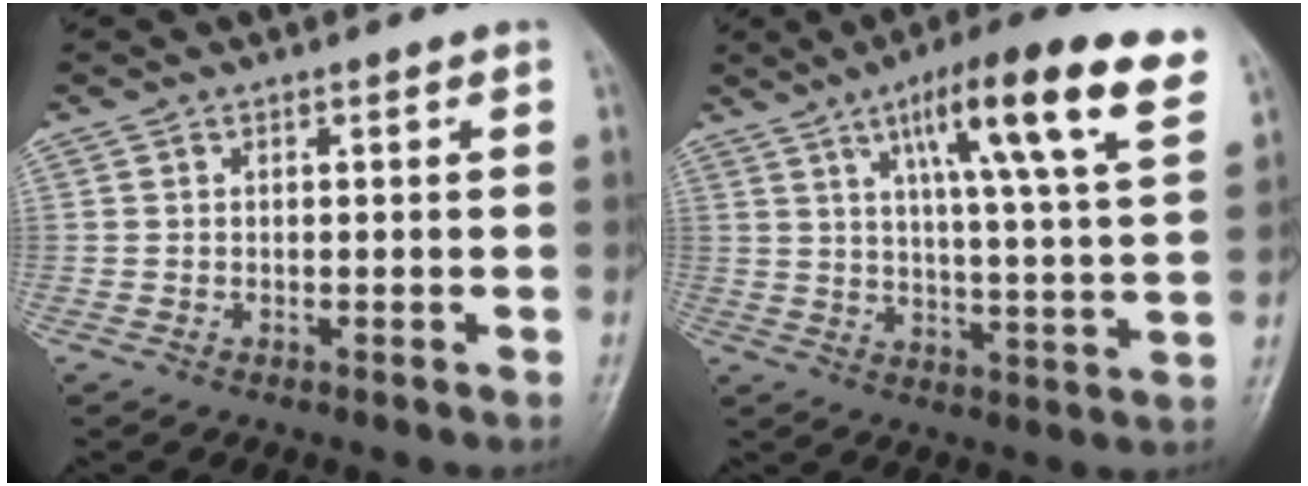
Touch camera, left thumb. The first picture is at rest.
{"total": 18.4, "force": [9.6, 2.6, 15.4], "torque": [-0.217, -0.029, 0.140]}